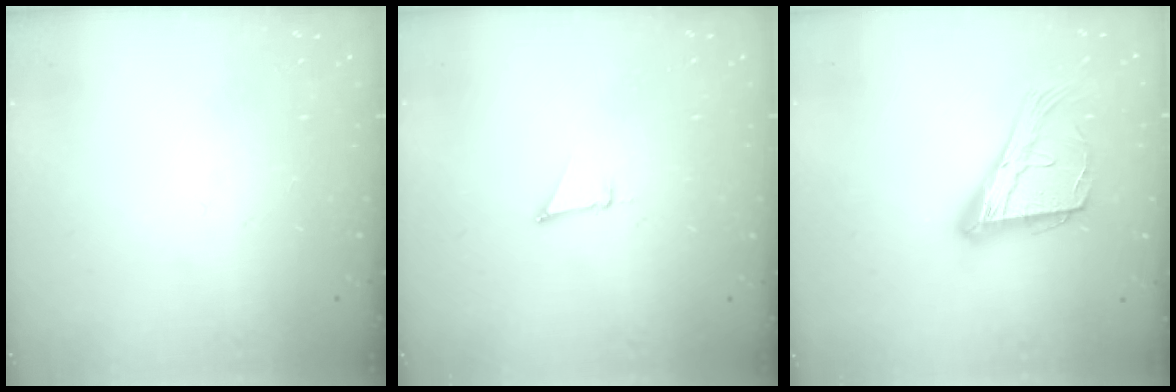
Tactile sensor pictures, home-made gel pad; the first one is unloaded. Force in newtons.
{"total": 2.5, "press": 2.5, "slide": 0.1}
{"total": 17.9, "press": 17.8, "slide": 1.9}